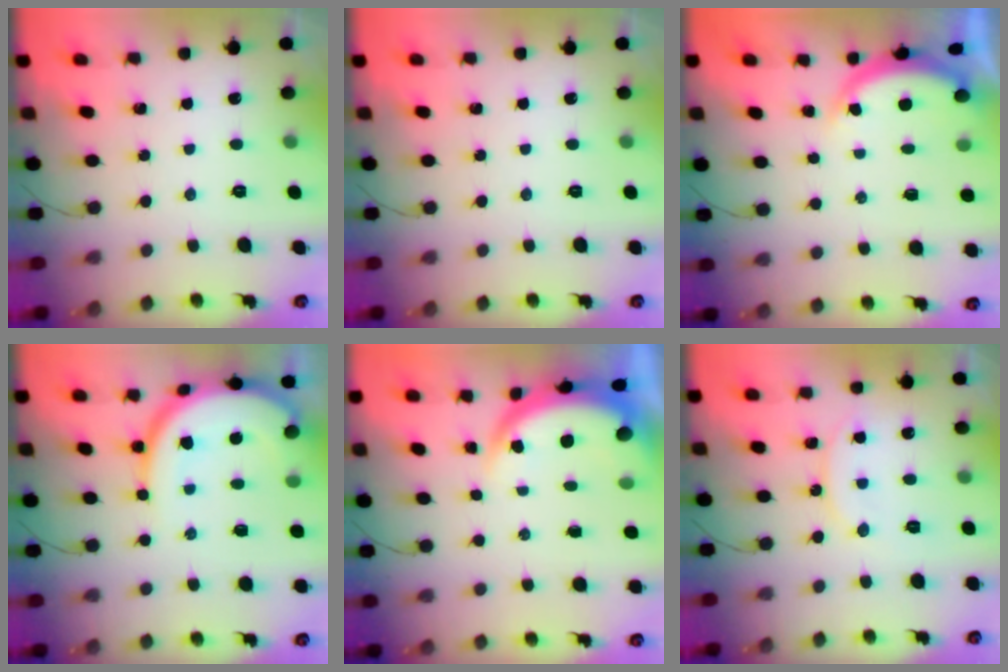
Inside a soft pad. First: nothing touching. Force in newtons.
{"total": 0.0}
{"total": 4.6, "press": 4.6, "slide": 0.6}
{"total": 13.8, "press": 13.7, "slide": 1.5}
{"total": 5.7, "press": 5.7, "slide": 0.8}
{"total": 9.2, "press": 9.2, "slide": 0.4}